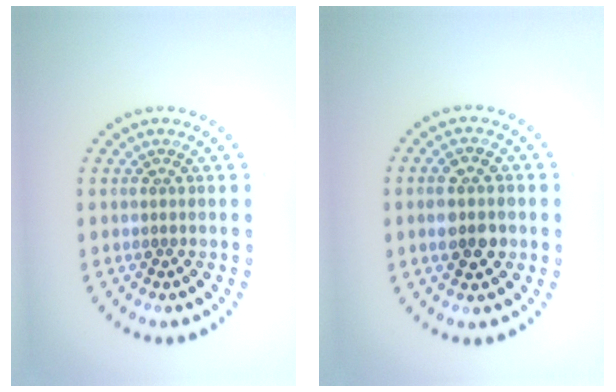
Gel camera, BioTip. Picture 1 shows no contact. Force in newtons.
{"total": 3.7, "press": 3.7, "slide": 0.2}